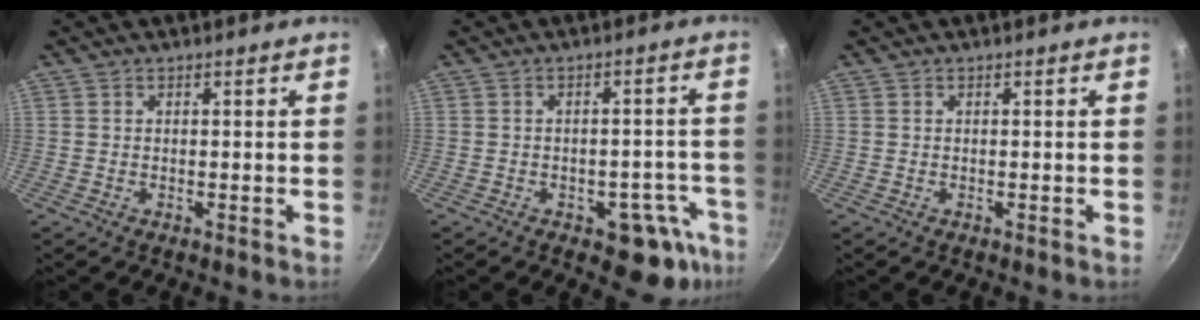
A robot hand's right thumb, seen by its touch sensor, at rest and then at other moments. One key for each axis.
{"total": 8.8, "fx": -4.8, "fy": 4.3, "fz": 6.0, "tx": -0.040, "ty": 0.039, "tz": -0.054}
{"total": 0.0}